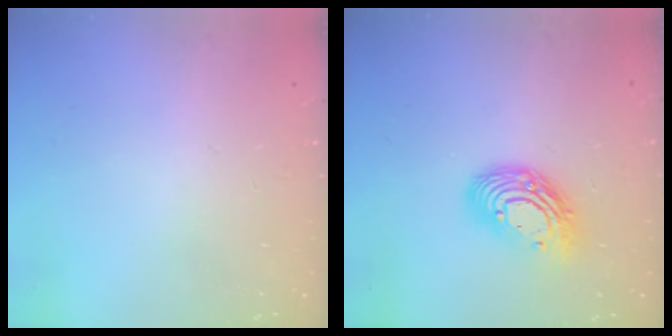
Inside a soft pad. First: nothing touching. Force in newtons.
{"total": 12.7, "press": 12.7, "slide": 1.2}